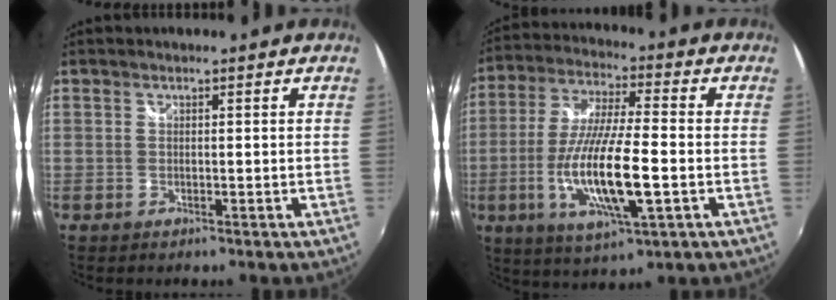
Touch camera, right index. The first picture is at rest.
{"total": 16.4, "force": [-4.1, 3.1, 15.5], "torque": [-0.311, -0.021, -0.073]}